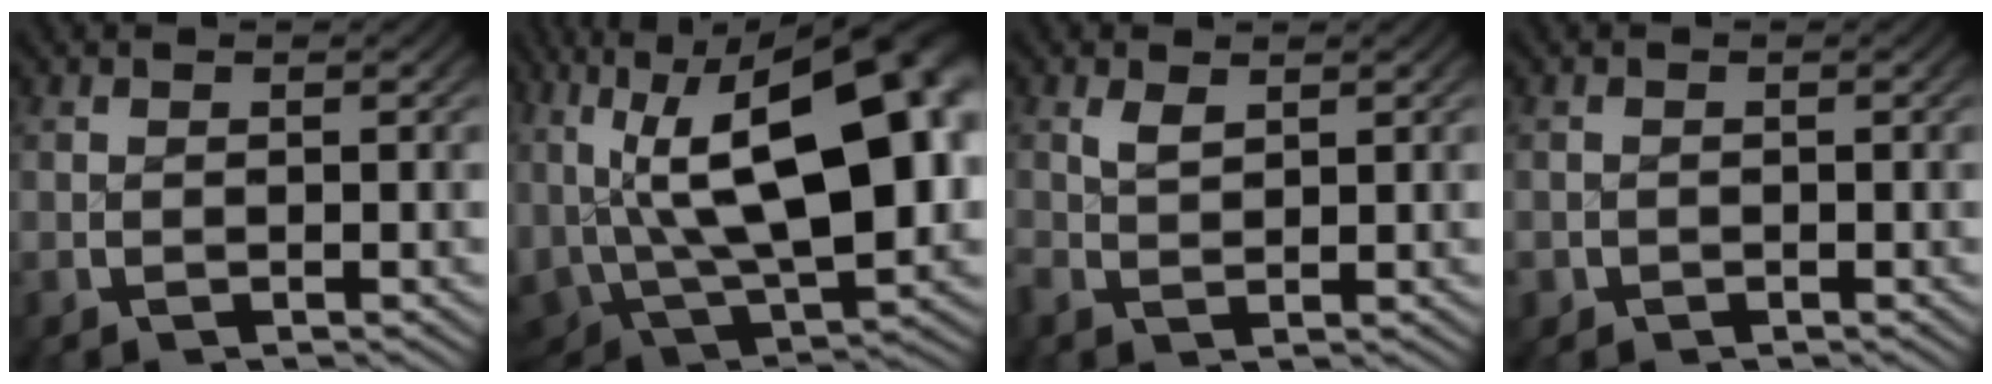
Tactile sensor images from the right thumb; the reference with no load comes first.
{"total": 18.6, "force": [2.4, 10.3, 15.3], "torque": [-0.253, -0.033, 0.055]}
{"total": 0.9, "force": [0.8, 0.3, 0.2], "torque": [-0.005, 0.004, 0.015]}
{"total": 1.1, "force": [-0.5, 0.8, -0.6], "torque": [0.010, -0.009, -0.003]}